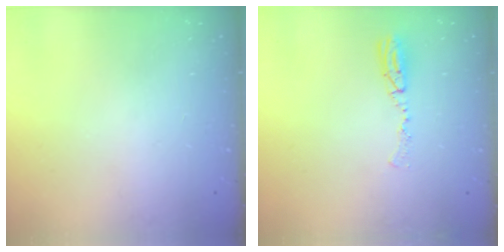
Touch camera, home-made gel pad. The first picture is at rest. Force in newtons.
{"total": 5.6, "press": 5.3, "slide": 1.9}